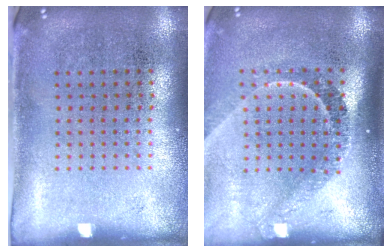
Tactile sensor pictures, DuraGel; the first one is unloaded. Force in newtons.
{"total": 2.2, "press": 1.5, "slide": 1.5}